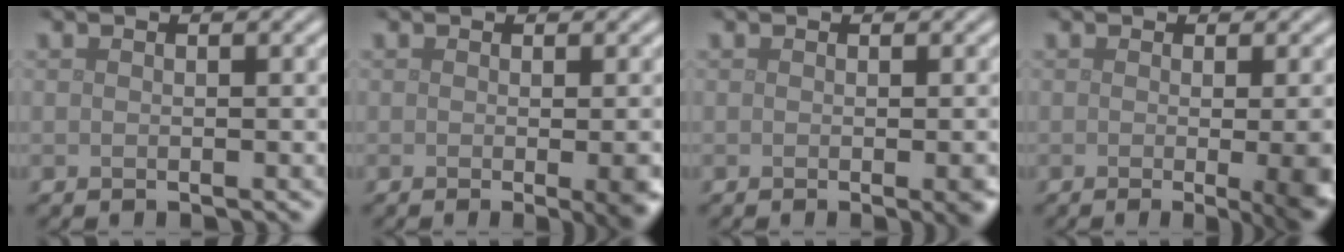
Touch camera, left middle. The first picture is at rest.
{"total": 3.4, "force": [-0.6, 1.0, 3.2], "torque": [-0.032, -0.006, -0.008]}
{"total": 2.1, "force": [-0.5, 0.5, 2.0], "torque": [-0.017, -0.001, -0.007]}
{"total": 8.7, "force": [-1.1, 3.7, 7.8], "torque": [-0.041, -0.008, -0.006]}